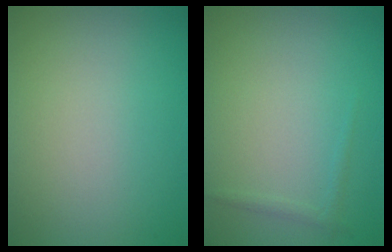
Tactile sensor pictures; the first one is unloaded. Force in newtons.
{"total": 0.7, "press": 0.7, "slide": 0.0}